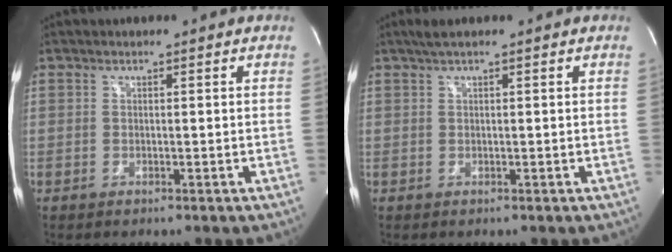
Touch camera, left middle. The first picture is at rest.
{"total": 2.1, "force": [1.5, -0.1, 1.5], "torque": [-0.032, 0.019, 0.029]}